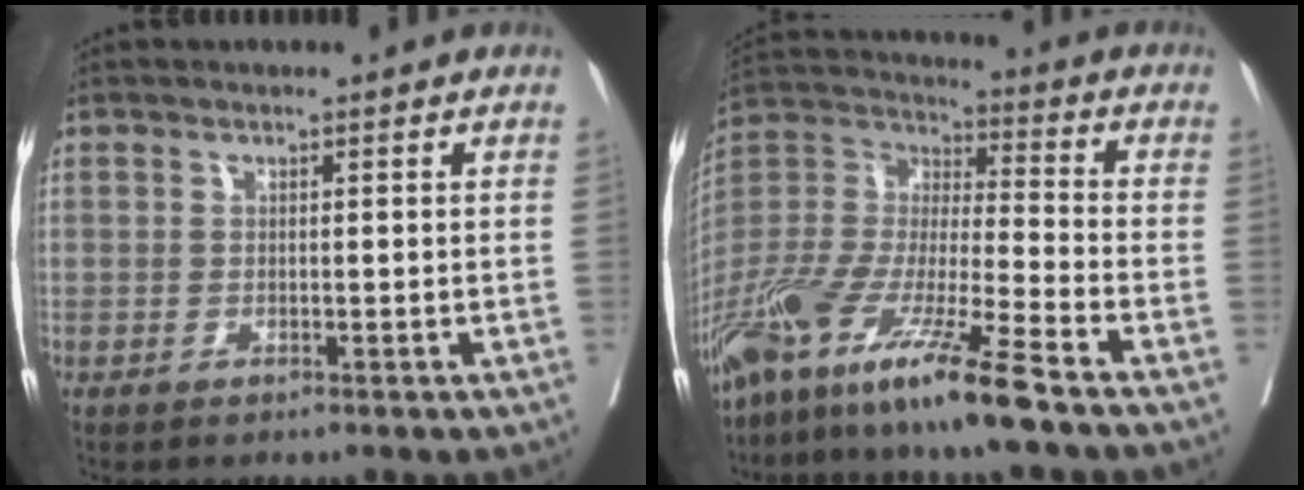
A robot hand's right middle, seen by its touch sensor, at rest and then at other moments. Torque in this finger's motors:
{"motor_torque": [1.18, -0.96, 0.94, 0.21]}